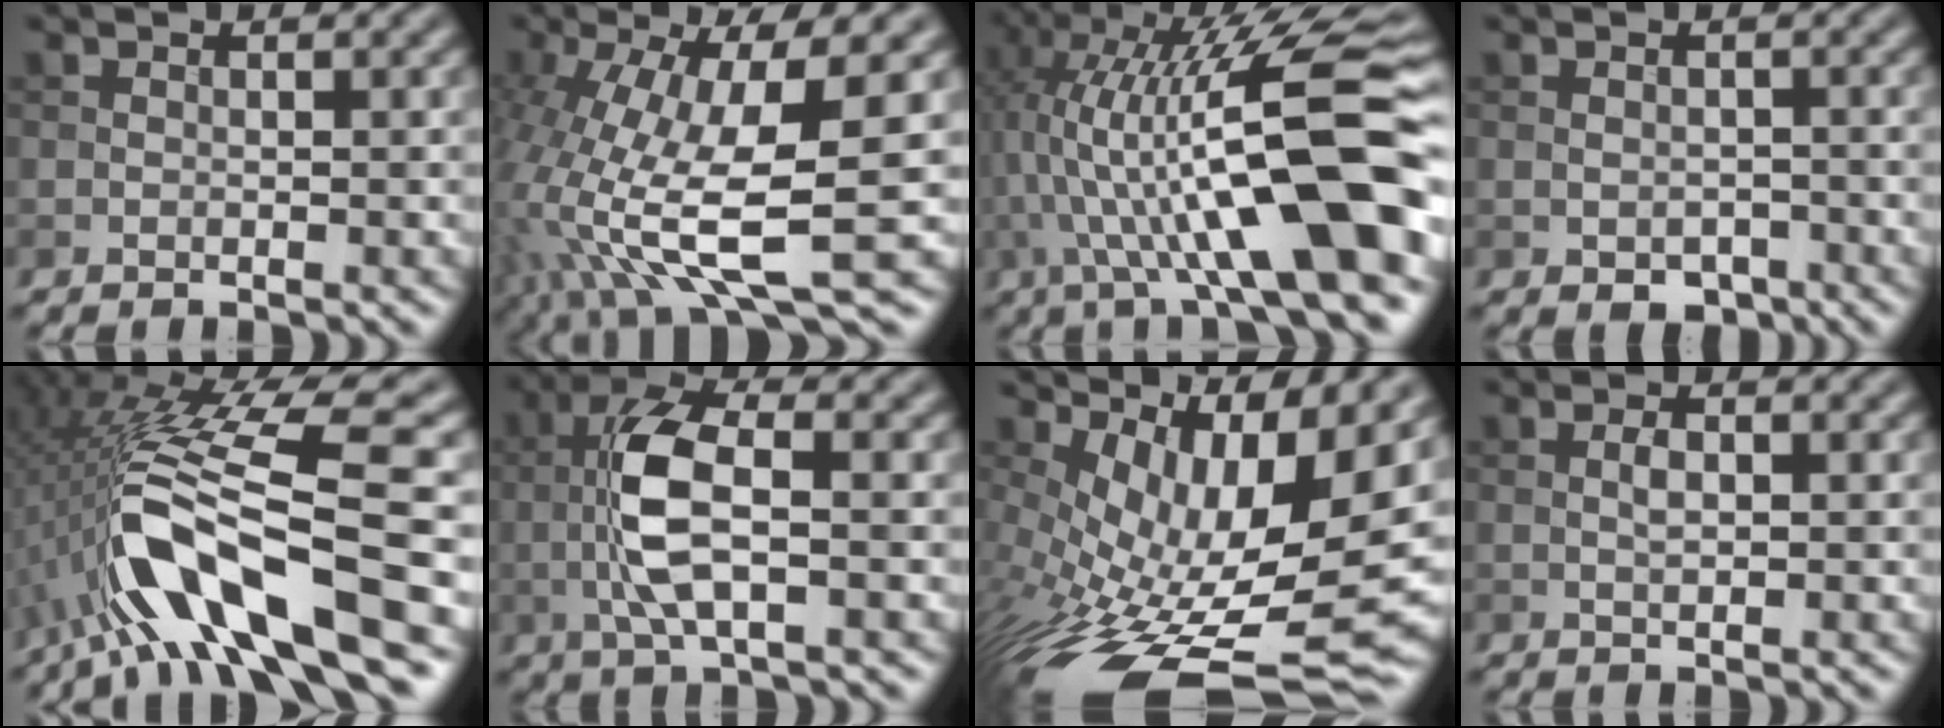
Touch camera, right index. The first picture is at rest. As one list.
[{"total": 12.9, "force": [-1.1, 4.6, 12.0], "torque": [-0.256, -0.028, -0.004]}, {"total": 15.4, "force": [-0.4, 3.5, 15.0], "torque": [-0.248, 0.031, -0.001]}, {"total": 1.8, "force": [-0.9, 1.1, 1.1], "torque": [-0.016, -0.006, -0.012]}, {"total": 12.9, "force": [-4.3, 3.2, 11.8], "torque": [-0.217, 0.011, -0.070]}, {"total": 6.8, "force": [-0.5, 2.5, 6.2], "torque": [-0.139, 0.010, -0.014]}, {"total": 15.1, "force": [-0.2, 5.7, 14.0], "torque": [-0.234, -0.025, 0.018]}, {"total": 1.3, "force": [0.1, 0.5, 1.2], "torque": [-0.024, 0.000, 0.002]}]